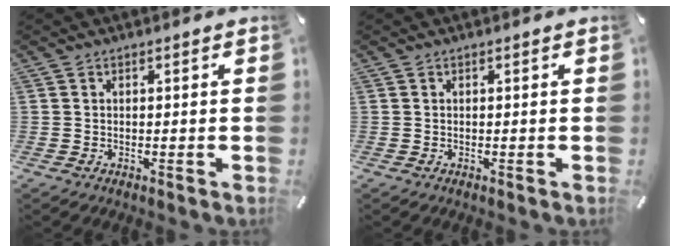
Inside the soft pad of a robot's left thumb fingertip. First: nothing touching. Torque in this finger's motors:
{"motor_torque": [0.00, 0.00, -0.01, 0.01, 0.00]}